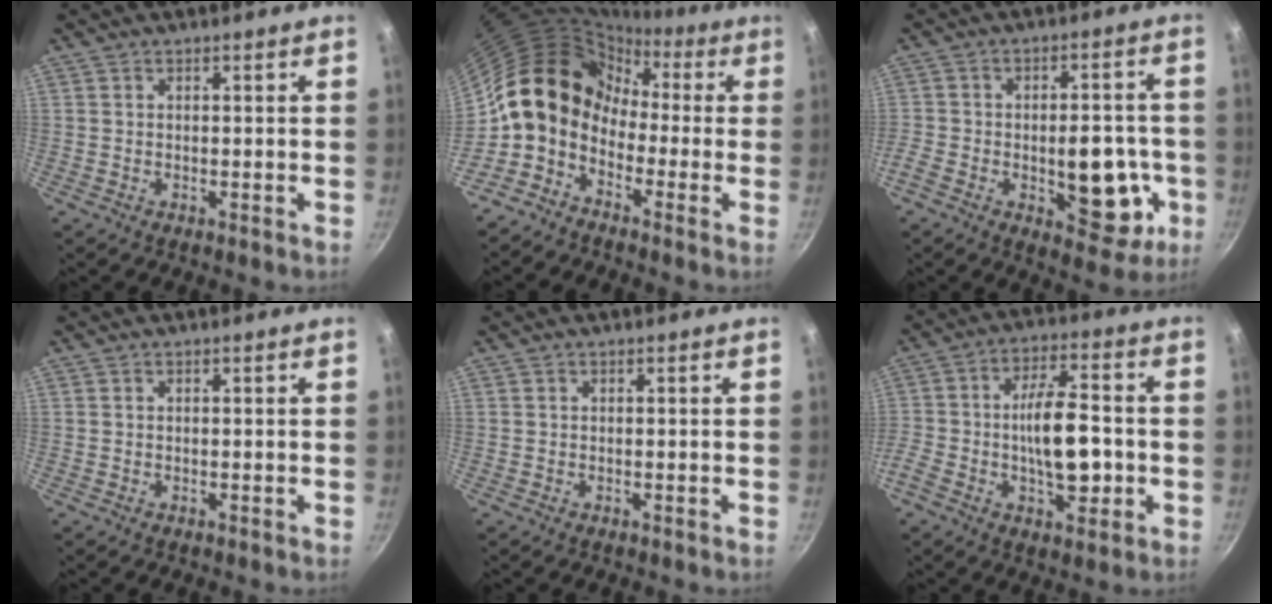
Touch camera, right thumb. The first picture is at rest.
{"total": 12.7, "force": [-2.2, 10.3, 7.1], "torque": [-0.081, 0.053, -0.067]}
{"total": 15.1, "force": [-4.3, 7.9, 12.1], "torque": [-0.129, 0.020, -0.058]}
{"total": 0.0}
{"total": 0.0}
{"total": 13.9, "force": [-2.7, 6.4, 12.1], "torque": [-0.194, 0.033, -0.049]}